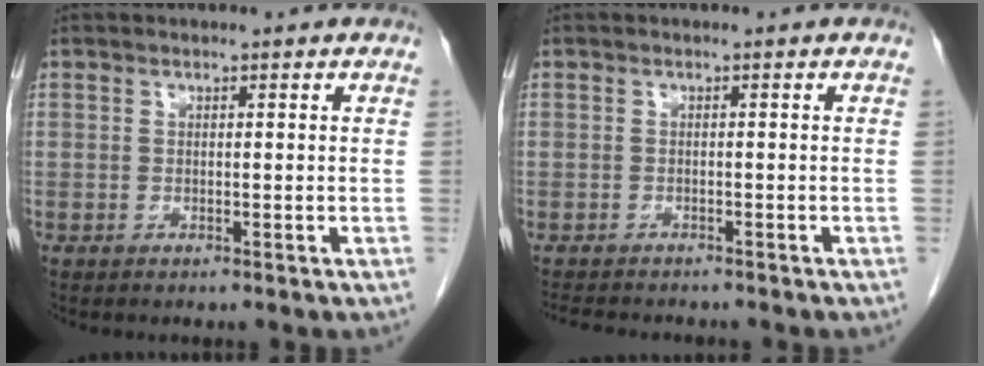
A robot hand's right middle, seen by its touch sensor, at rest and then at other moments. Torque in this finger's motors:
{"motor_torque": [0.24, -0.16, 0.00, 0.01]}